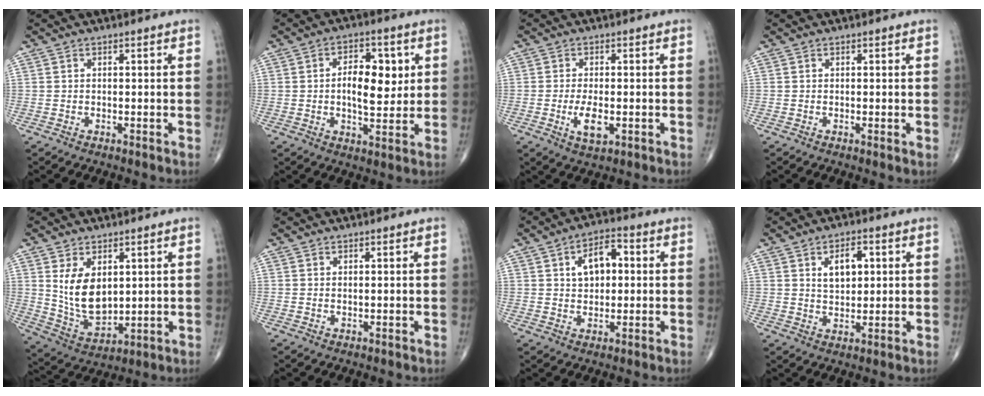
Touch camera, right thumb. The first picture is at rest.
{"total": 9.5, "force": [1.4, 5.0, 7.9], "torque": [-0.094, -0.006, 0.022]}
{"total": 4.9, "force": [-1.2, 2.1, 4.3], "torque": [-0.081, -0.007, -0.019]}
{"total": 0.6, "force": [0.0, 0.1, 0.6], "torque": [-0.015, -0.004, -0.002]}
{"total": 10.9, "force": [2.6, 6.7, 8.2], "torque": [-0.129, -0.023, 0.068]}
{"total": 0.0}
{"total": 7.9, "force": [1.7, 4.8, 6.0], "torque": [-0.075, 0.011, 0.022]}
{"total": 6.3, "force": [2.0, 3.7, 4.8], "torque": [-0.060, -0.006, 0.034]}